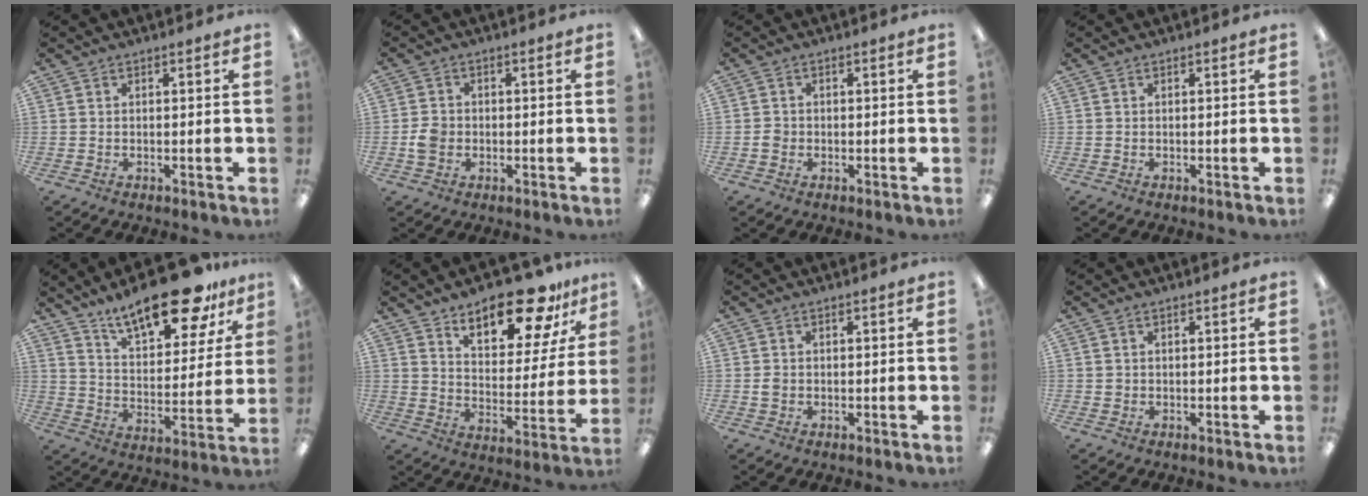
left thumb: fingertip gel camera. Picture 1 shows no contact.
{"total": 3.7, "force": [-0.7, 3.1, 1.8], "torque": [-0.028, 0.007, -0.012]}
{"total": 1.5, "force": [-0.4, 1.3, 0.6], "torque": [-0.011, 0.004, -0.010]}
{"total": 0.0}
{"total": 20.3, "force": [15.2, 7.1, 11.4], "torque": [-0.173, -0.094, 0.255]}
{"total": 17.4, "force": [13.1, 6.5, 9.4], "torque": [-0.138, -0.080, 0.220]}
{"total": 1.3, "force": [-0.1, 1.1, 0.7], "torque": [-0.014, 0.003, -0.003]}
{"total": 0.7, "force": [0.2, 0.6, 0.1], "torque": [-0.004, 0.003, 0.004]}